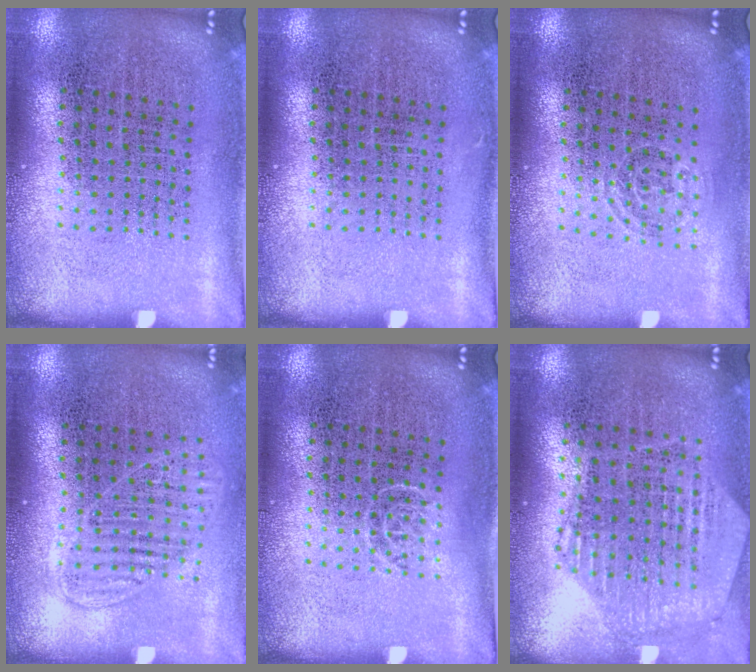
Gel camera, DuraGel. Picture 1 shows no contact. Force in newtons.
{"total": 0.0}
{"total": 0.7, "press": 0.5, "slide": 0.5}
{"total": 1.3, "press": 1.1, "slide": 0.6}
{"total": 0.6, "press": 0.4, "slide": 0.5}
{"total": 1.0, "press": 1.0, "slide": 0.2}